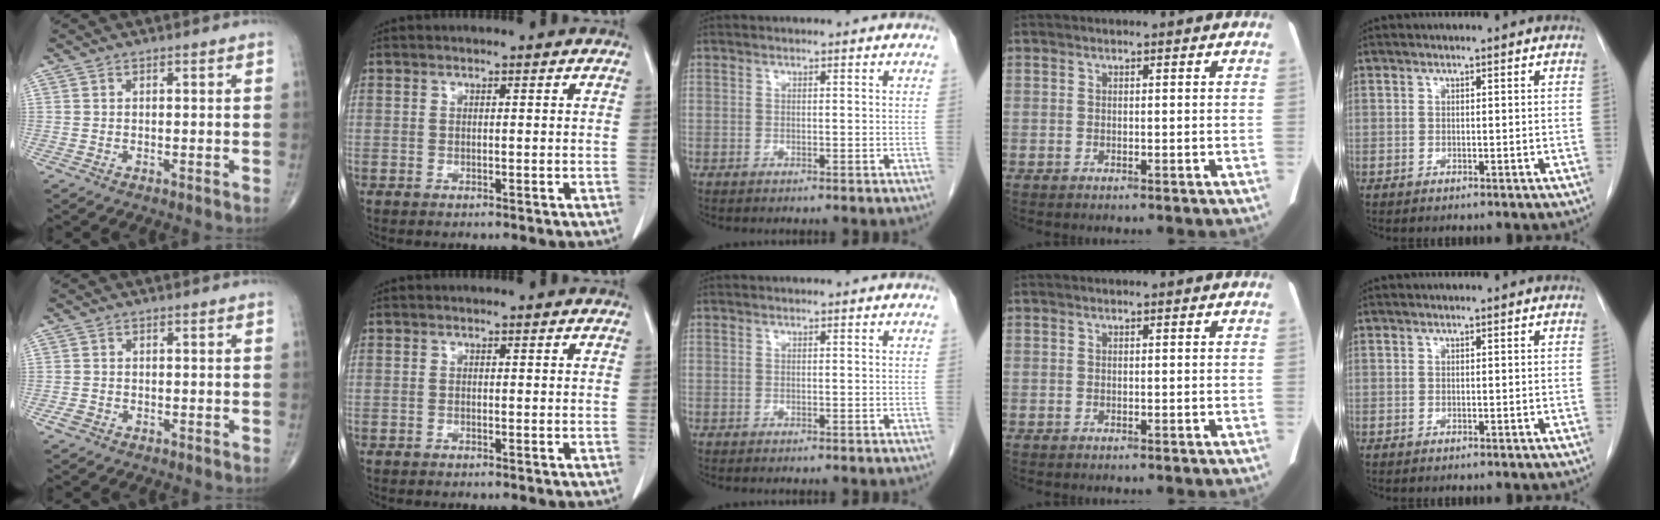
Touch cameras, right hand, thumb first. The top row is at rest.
{"thumb": {"total": 1.6, "force": [-0.9, 1.1, 0.6], "torque": [-0.014, 0.005, -0.016]}}